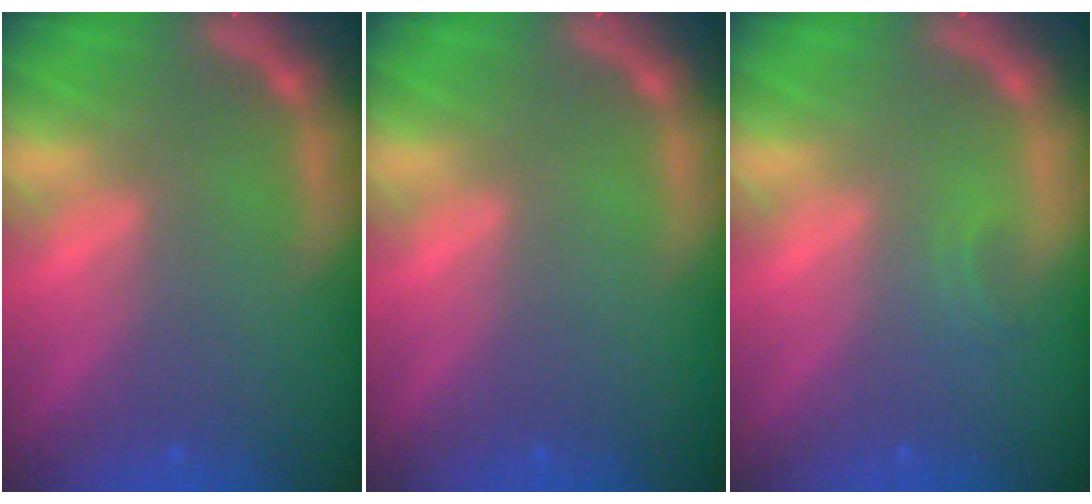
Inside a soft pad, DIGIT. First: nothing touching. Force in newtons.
{"total": 0.0}
{"total": 0.9}